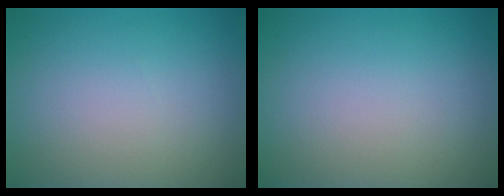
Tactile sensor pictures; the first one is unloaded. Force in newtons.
{"total": 0.0}